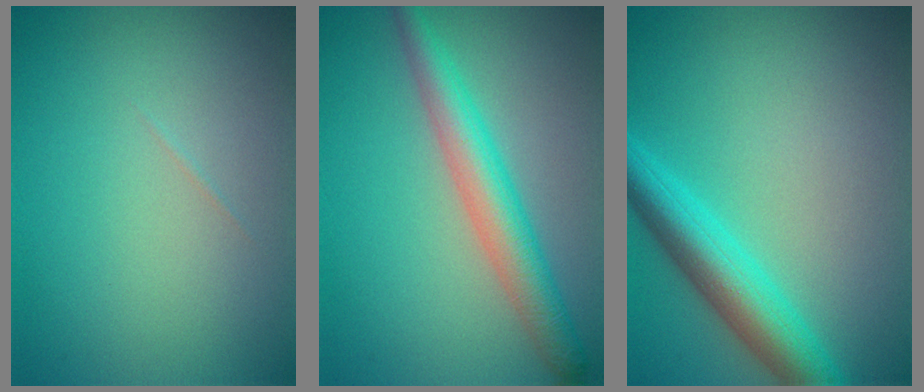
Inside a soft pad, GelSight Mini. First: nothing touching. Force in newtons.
{"total": 4.5, "press": 4.5, "slide": 0.0}
{"total": 5.4, "press": 5.4, "slide": 0.1}